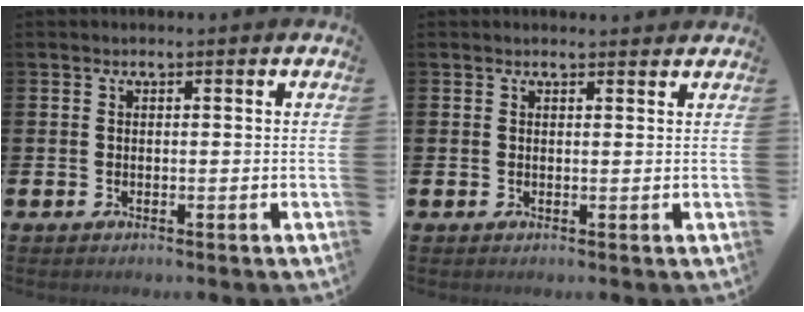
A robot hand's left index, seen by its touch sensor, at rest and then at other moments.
{"total": 0.8, "force": [0.8, 0.2, 0.1], "torque": [0.011, -0.003, 0.012]}